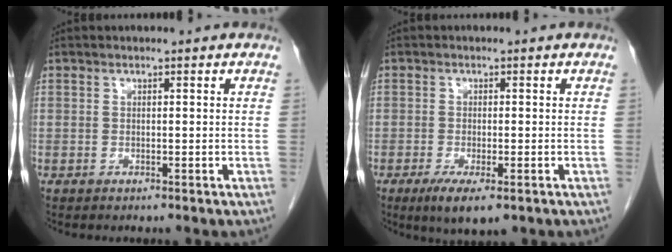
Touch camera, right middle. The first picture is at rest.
{"total": 5.3, "force": [-2.9, 1.3, 4.2], "torque": [-0.070, -0.013, -0.043]}